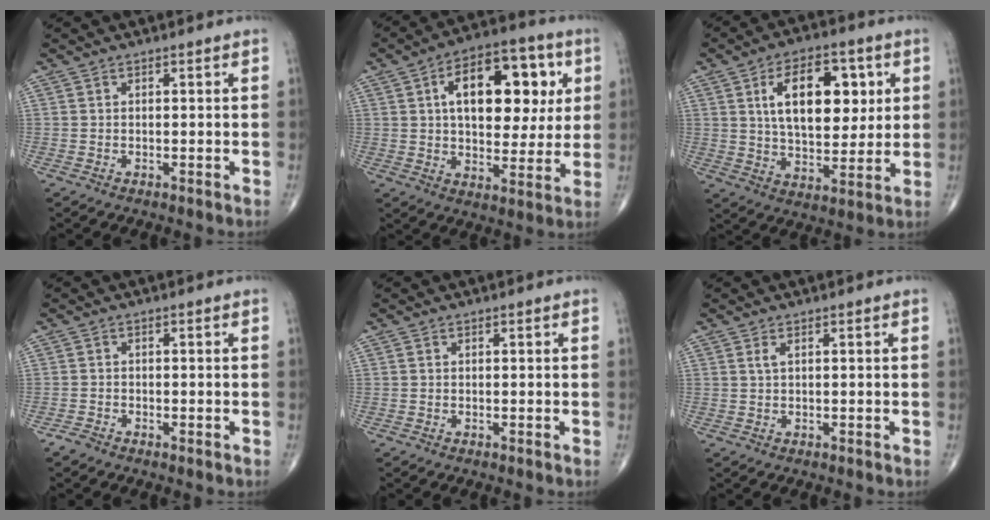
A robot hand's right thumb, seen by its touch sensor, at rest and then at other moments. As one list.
[{"total": 19.3, "force": [4.9, 10.7, 15.3], "torque": [-0.185, 0.009, 0.071]}, {"total": 16.5, "force": [4.4, 9.1, 13.0], "torque": [-0.167, -0.011, 0.078]}, {"total": 1.4, "force": [-1.1, 0.5, 0.5], "torque": [-0.011, 0.000, -0.024]}, {"total": 0.0}, {"total": 1.1, "force": [0.5, 0.3, 0.9], "torque": [-0.023, 0.006, 0.011]}]